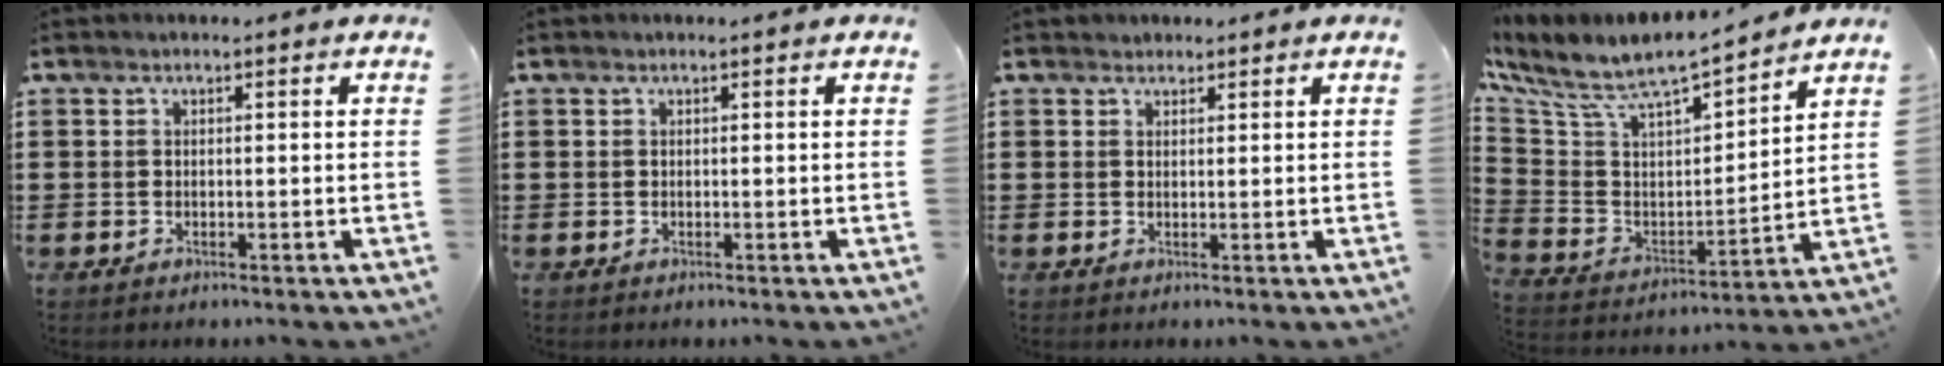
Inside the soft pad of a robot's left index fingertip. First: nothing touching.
{"total": 0.0}
{"total": 1.2, "force": [1.0, 0.6, -0.1], "torque": [-0.001, 0.003, 0.020]}
{"total": 7.2, "force": [5.8, 2.3, 3.6], "torque": [-0.102, -0.051, 0.092]}